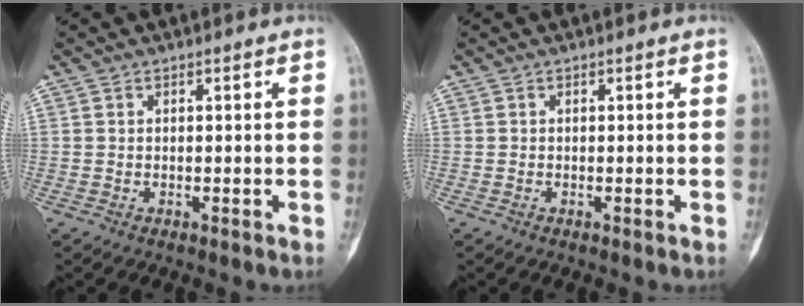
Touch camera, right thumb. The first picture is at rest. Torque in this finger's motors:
{"motor_torque": [-0.15, 0.15, 0.05, -0.03, 0.00]}